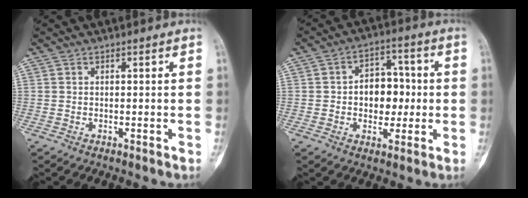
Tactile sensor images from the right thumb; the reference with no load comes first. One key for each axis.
{"total": 9.3, "fx": -0.3, "fy": 6.7, "fz": 6.4, "tx": -0.045, "ty": 0.023, "tz": -0.007}